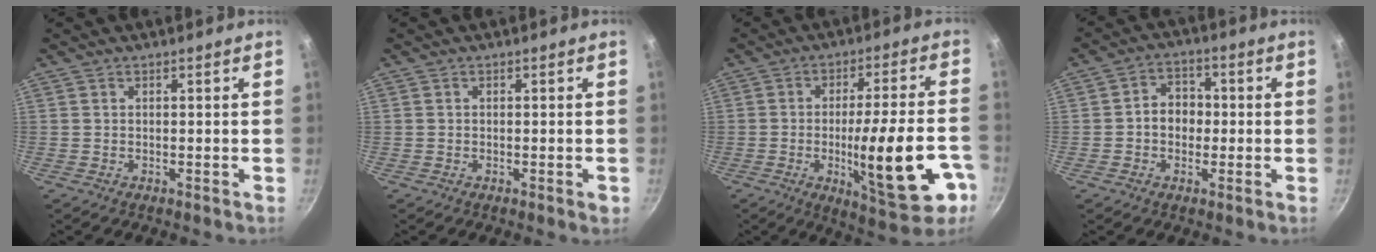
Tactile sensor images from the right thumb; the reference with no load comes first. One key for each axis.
{"total": 1.1, "fx": -0.5, "fy": 0.3, "fz": 1.0, "tx": -0.014, "ty": 0.002, "tz": -0.009}
{"total": 19.8, "fx": -6.3, "fy": 5.3, "fz": 18.0, "tx": -0.239, "ty": 0.020, "tz": -0.079}
{"total": 6.0, "fx": -0.5, "fy": 4.9, "fz": 3.4, "tx": -0.020, "ty": 0.016, "tz": -0.014}